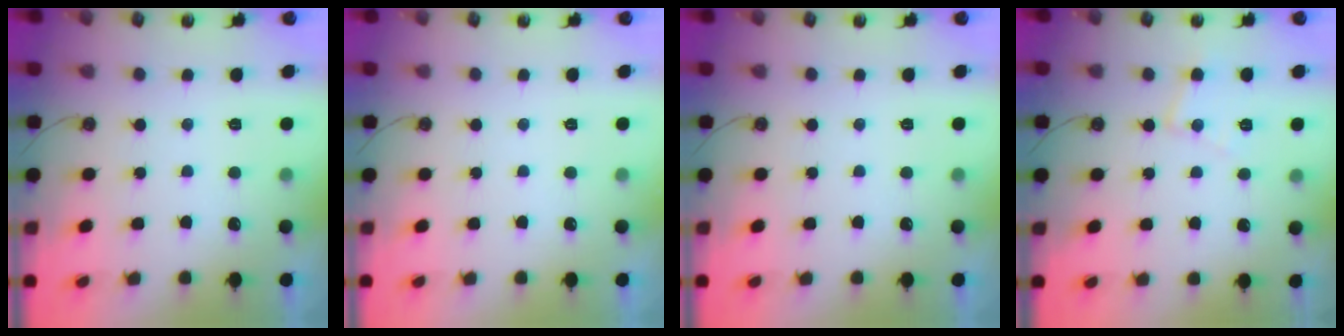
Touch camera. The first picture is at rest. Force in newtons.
{"total": 0.0}
{"total": 0.0}
{"total": 7.9, "press": 7.9, "slide": 0.6}